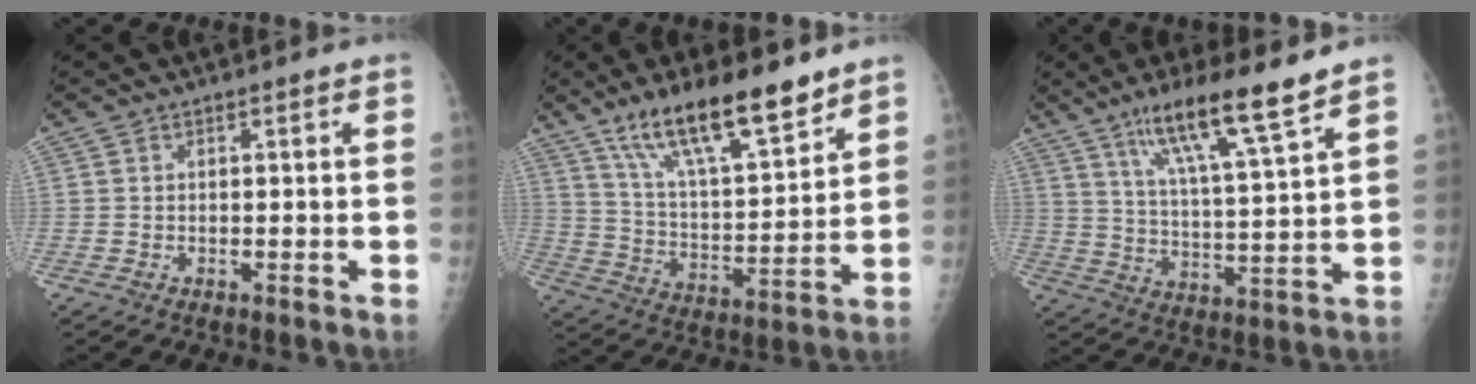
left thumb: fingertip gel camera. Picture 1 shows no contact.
{"total": 18.1, "force": [12.8, 5.1, 11.8], "torque": [-0.172, -0.067, 0.228]}
{"total": 14.3, "force": [9.8, 1.1, 10.4], "torque": [-0.176, -0.048, 0.170]}